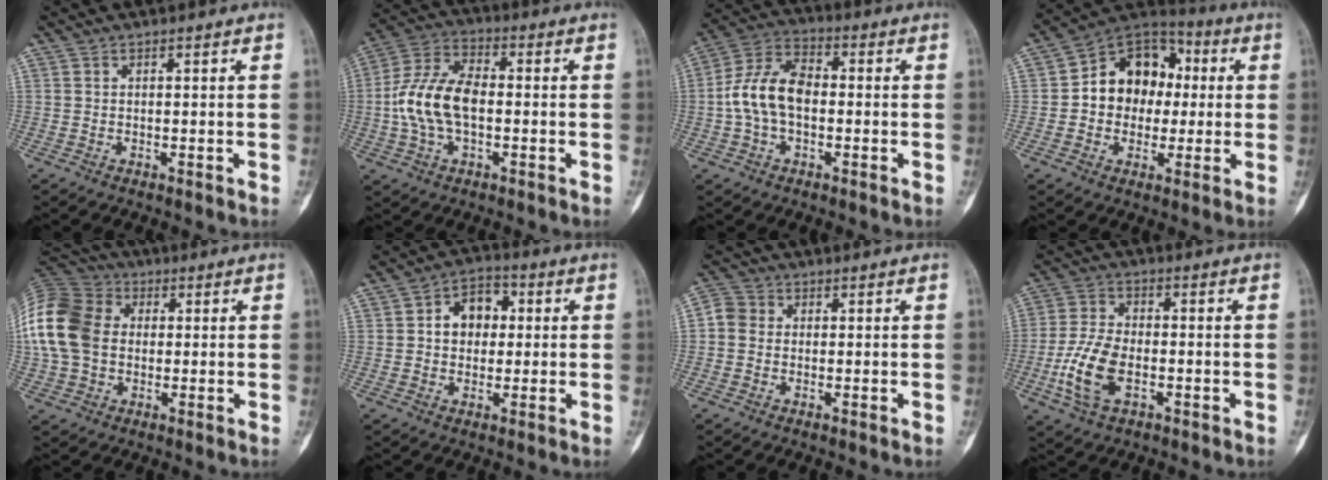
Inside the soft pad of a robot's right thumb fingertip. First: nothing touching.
{"total": 12.6, "force": [-1.1, 7.2, 10.3], "torque": [-0.208, 0.031, -0.025]}
{"total": 11.0, "force": [-0.9, 6.8, 8.6], "torque": [-0.163, 0.035, -0.025]}
{"total": 14.3, "force": [0.7, 11.6, 8.4], "torque": [-0.076, 0.031, 0.000]}
{"total": 17.5, "force": [1.3, 13.2, 11.3], "torque": [-0.248, 0.025, 0.018]}
{"total": 8.0, "force": [1.1, 6.1, 5.1], "torque": [-0.047, 0.014, 0.010]}
{"total": 3.7, "force": [0.1, 3.4, 1.5], "torque": [-0.023, 0.009, -0.006]}
{"total": 10.2, "force": [-3.0, 5.8, 7.9], "torque": [-0.169, 0.011, -0.060]}